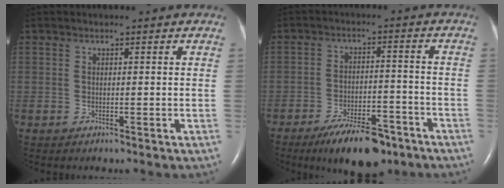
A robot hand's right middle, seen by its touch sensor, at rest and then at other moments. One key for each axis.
{"total": 10.6, "fx": -7.6, "fy": 3.7, "fz": 6.3, "tx": -0.101, "ty": -0.004, "tz": -0.121}